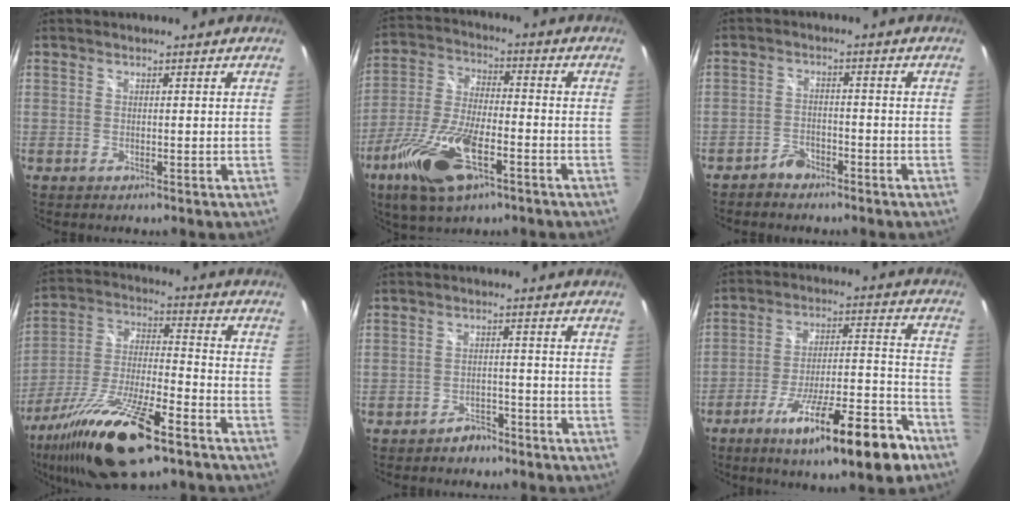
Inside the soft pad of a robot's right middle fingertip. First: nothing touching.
{"total": 16.2, "force": [-8.3, 6.3, 12.4], "torque": [-0.268, -0.027, -0.158]}
{"total": 3.5, "force": [-2.9, 1.8, 0.7], "torque": [-0.025, 0.007, -0.052]}
{"total": 20.9, "force": [-12.8, 5.7, 15.5], "torque": [-0.305, -0.041, -0.233]}
{"total": 3.5, "force": [-2.9, 2.0, 0.6], "torque": [-0.017, 0.009, -0.040]}
{"total": 19.1, "force": [-12.1, 3.1, 14.4], "torque": [-0.241, -0.032, -0.189]}